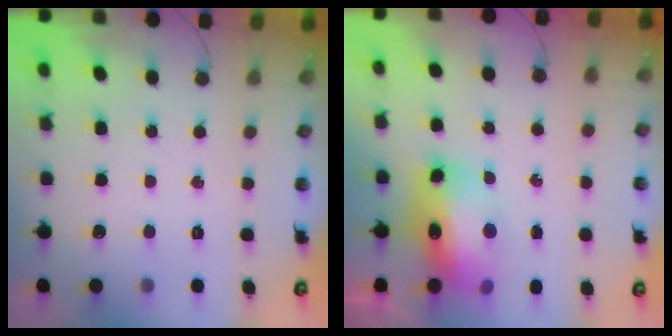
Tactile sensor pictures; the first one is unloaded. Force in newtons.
{"total": 13.8, "press": 13.8, "slide": 1.5}